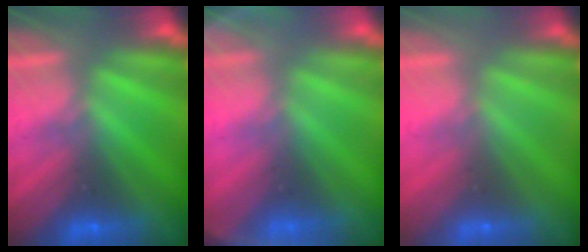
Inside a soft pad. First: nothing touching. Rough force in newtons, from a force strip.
{"total": 3.4}
{"total": 2.9}